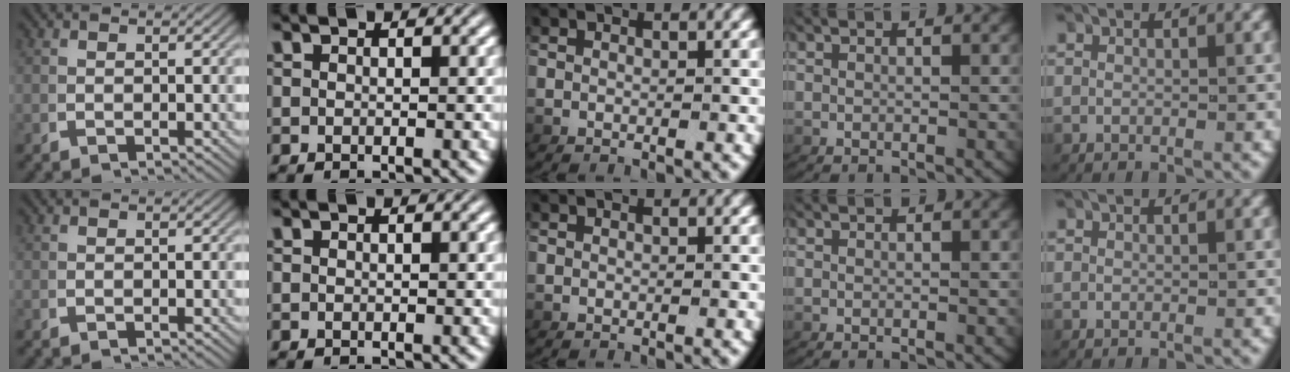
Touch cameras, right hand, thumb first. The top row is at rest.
{}